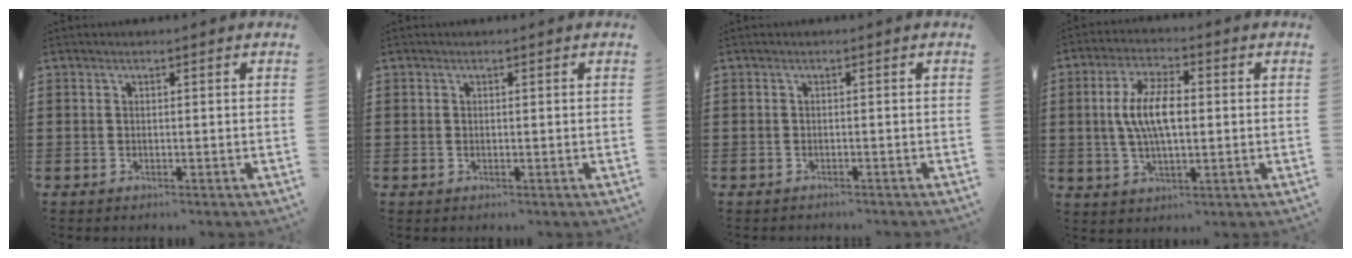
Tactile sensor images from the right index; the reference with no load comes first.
{"total": 0.0}
{"total": 0.6, "force": [-0.6, 0.1, 0.1], "torque": [-0.004, -0.001, -0.013]}
{"total": 8.1, "force": [0.4, 3.2, 7.5], "torque": [-0.161, 0.004, -0.001]}